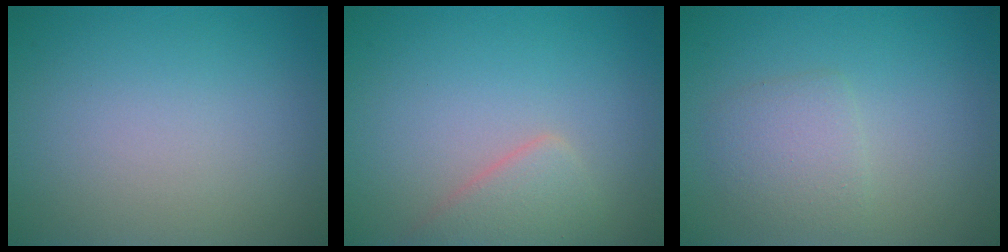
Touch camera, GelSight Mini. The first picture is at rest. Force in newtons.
{"total": 2.6, "press": 2.6, "slide": 0.0}
{"total": 2.3, "press": 2.3, "slide": 0.0}